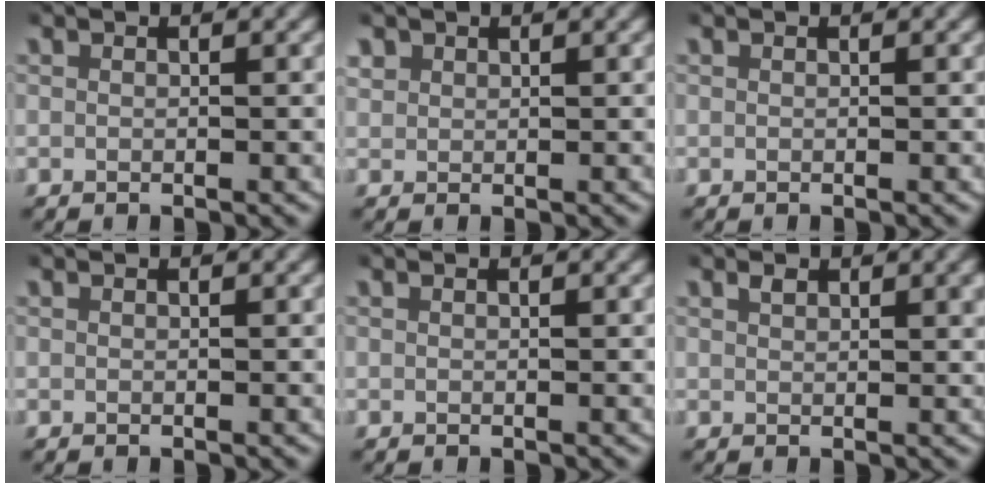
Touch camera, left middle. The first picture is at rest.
{"total": 1.6, "force": [0.8, 1.3, 0.5], "torque": [-0.021, -0.002, 0.021]}
{"total": 0.0}
{"total": 0.0}
{"total": 0.0}
{"total": 1.1, "force": [0.8, 0.3, 0.7], "torque": [-0.006, 0.001, 0.014]}